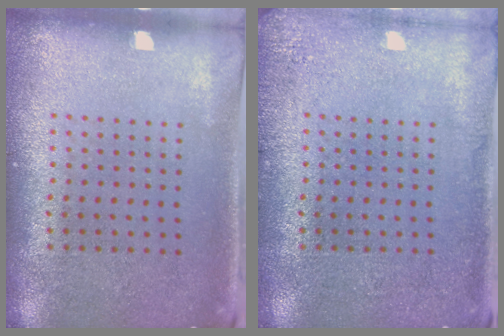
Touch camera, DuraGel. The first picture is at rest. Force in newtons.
{"total": 1.6, "press": 1.6, "slide": 0.3}